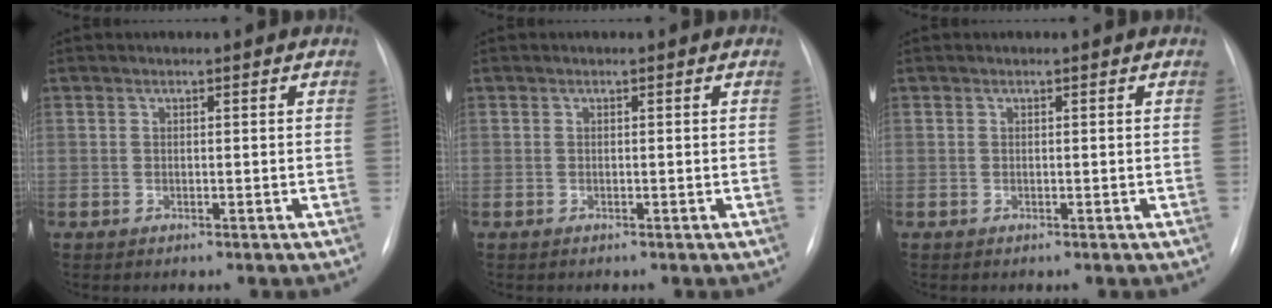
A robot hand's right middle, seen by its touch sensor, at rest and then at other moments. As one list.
[{"total": 0.0}, {"total": 0.0}]